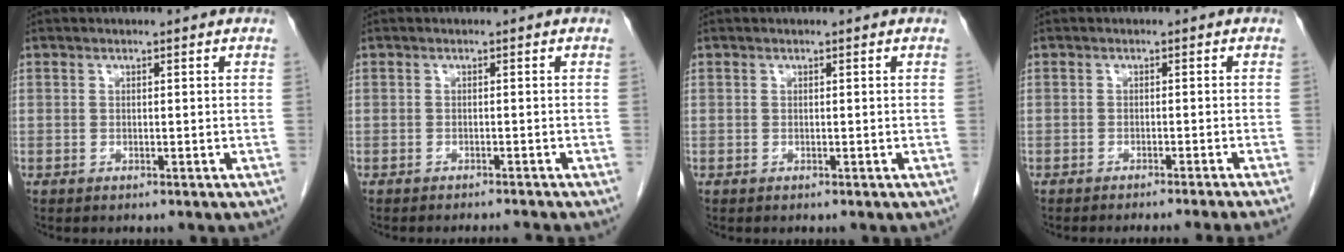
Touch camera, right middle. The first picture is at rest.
{"total": 2.4, "force": [-2.3, -0.9, 0.1], "torque": [-0.002, -0.011, -0.030]}
{"total": 0.0}
{"total": 7.3, "force": [-6.5, -2.2, 2.6], "torque": [-0.004, -0.019, -0.080]}